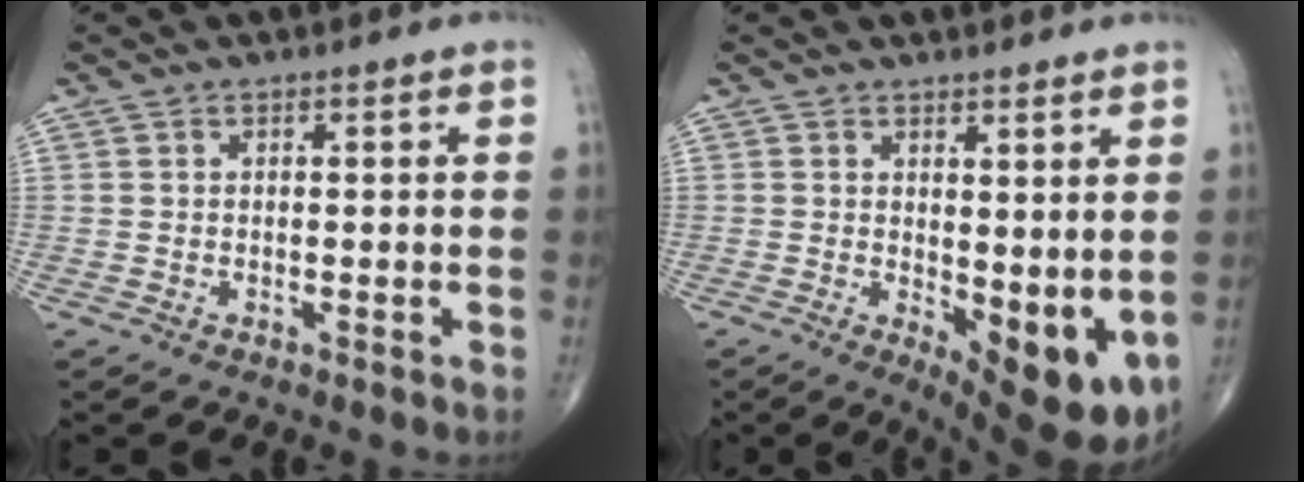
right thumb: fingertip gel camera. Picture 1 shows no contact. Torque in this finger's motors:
{"motor_torque": [-0.15, 1.00, 0.17, -0.10, 0.07]}